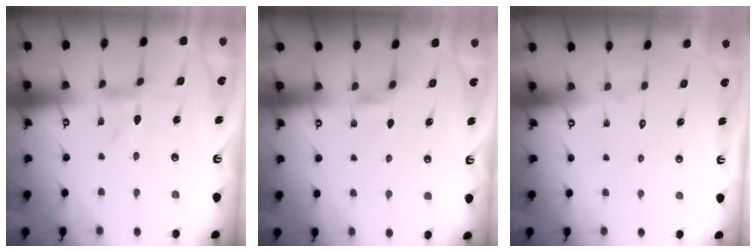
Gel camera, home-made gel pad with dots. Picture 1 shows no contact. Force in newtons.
{"total": 1.7, "press": 1.7, "slide": 0.4}
{"total": 1.7, "press": 1.7, "slide": 0.1}